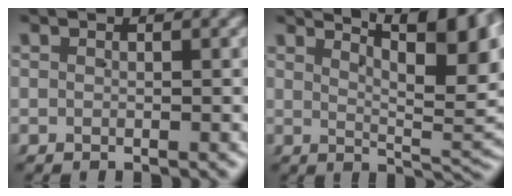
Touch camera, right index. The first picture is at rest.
{"total": 11.4, "force": [5.7, 3.5, 9.2], "torque": [-0.095, 0.018, 0.080]}